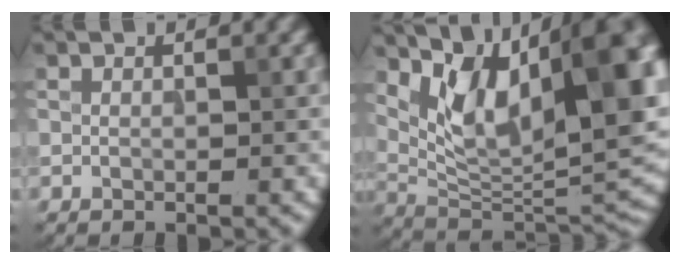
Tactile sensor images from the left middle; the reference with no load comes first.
{"total": 14.1, "force": [5.7, 6.1, 11.4], "torque": [-0.164, 0.000, 0.104]}